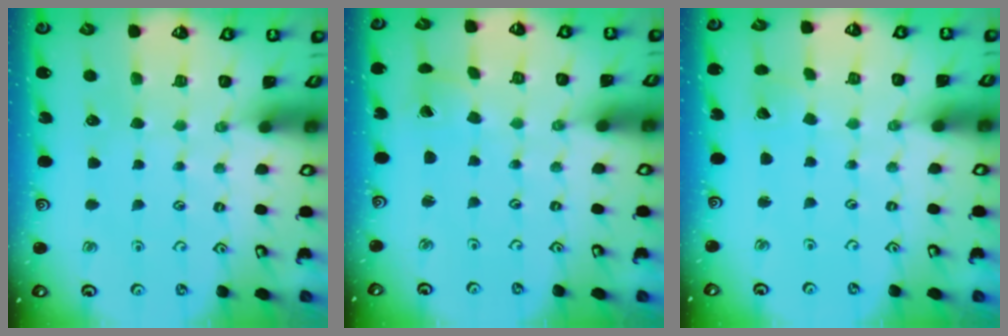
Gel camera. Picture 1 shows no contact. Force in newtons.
{"total": 1.1, "press": 1.1, "slide": 0.0}
{"total": 2.3, "press": 2.3, "slide": 0.3}